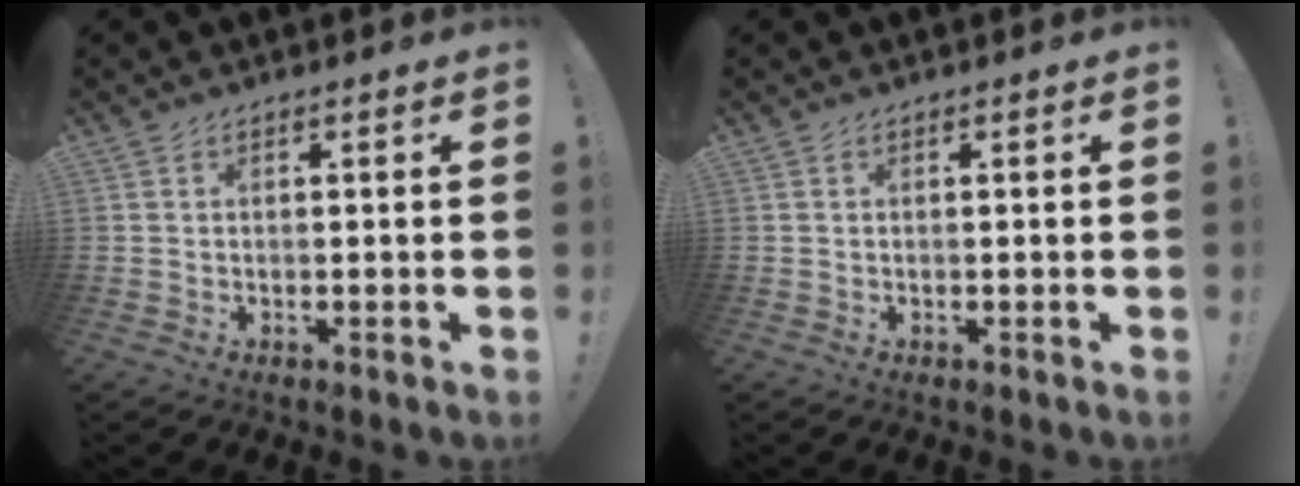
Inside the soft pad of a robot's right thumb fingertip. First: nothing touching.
{"total": 0.0}